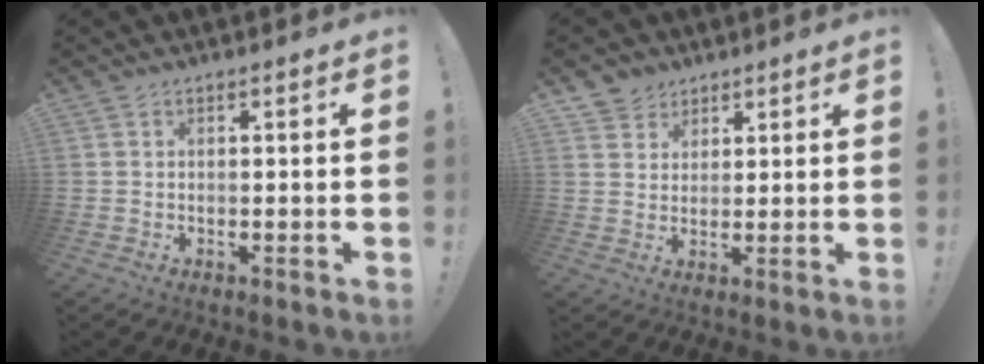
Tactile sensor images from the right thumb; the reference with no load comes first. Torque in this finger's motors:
{"motor_torque": [-0.25, 1.06, -0.64, 0.36, -0.03]}